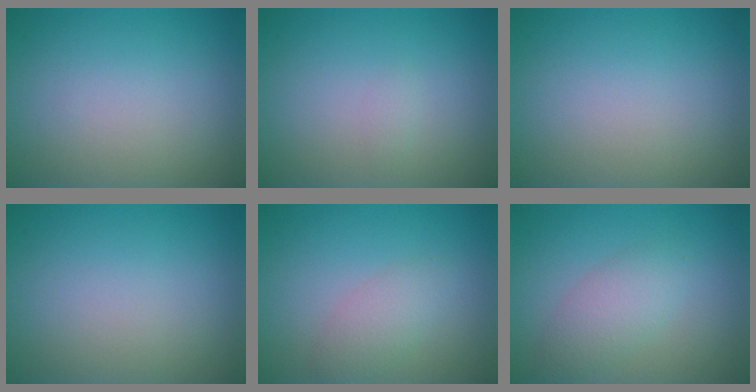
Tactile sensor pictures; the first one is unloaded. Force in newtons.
{"total": 0.5, "press": 0.5, "slide": 0.0}
{"total": 0.0}
{"total": 0.0}
{"total": 2.2, "press": 2.2, "slide": 0.1}
{"total": 2.9, "press": 2.8, "slide": 0.3}